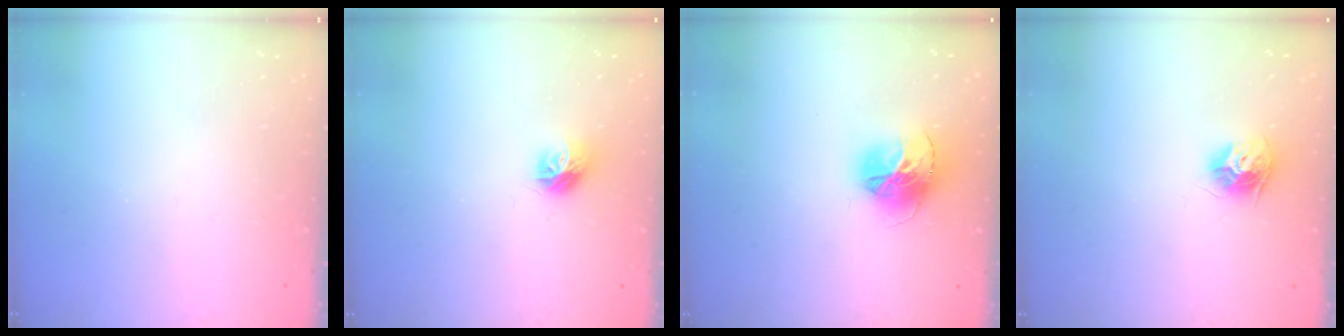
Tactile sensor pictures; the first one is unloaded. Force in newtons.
{"total": 8.1, "press": 8.1, "slide": 0.2}
{"total": 15.1, "press": 15.0, "slide": 1.5}
{"total": 9.5, "press": 9.5, "slide": 0.3}